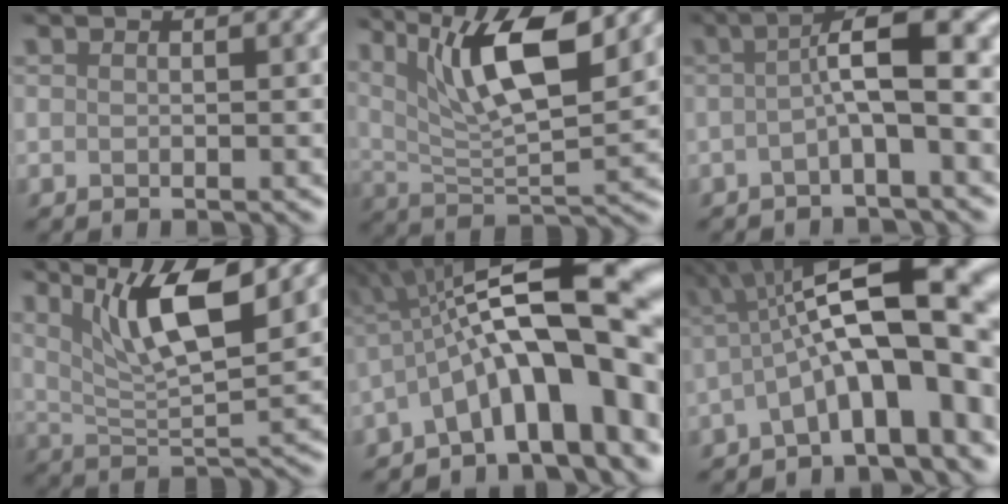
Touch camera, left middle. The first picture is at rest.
{"total": 9.1, "force": [5.4, 2.3, 7.0], "torque": [-0.122, -0.005, 0.090]}
{"total": 5.9, "force": [-0.1, 1.2, 5.7], "torque": [-0.076, 0.028, -0.017]}
{"total": 7.9, "force": [4.9, 1.7, 6.0], "torque": [-0.105, 0.000, 0.085]}
{"total": 14.2, "force": [-0.8, 5.0, 13.2], "torque": [-0.189, 0.034, -0.013]}
{"total": 12.1, "force": [-0.6, 3.6, 11.5], "torque": [-0.184, 0.027, -0.017]}